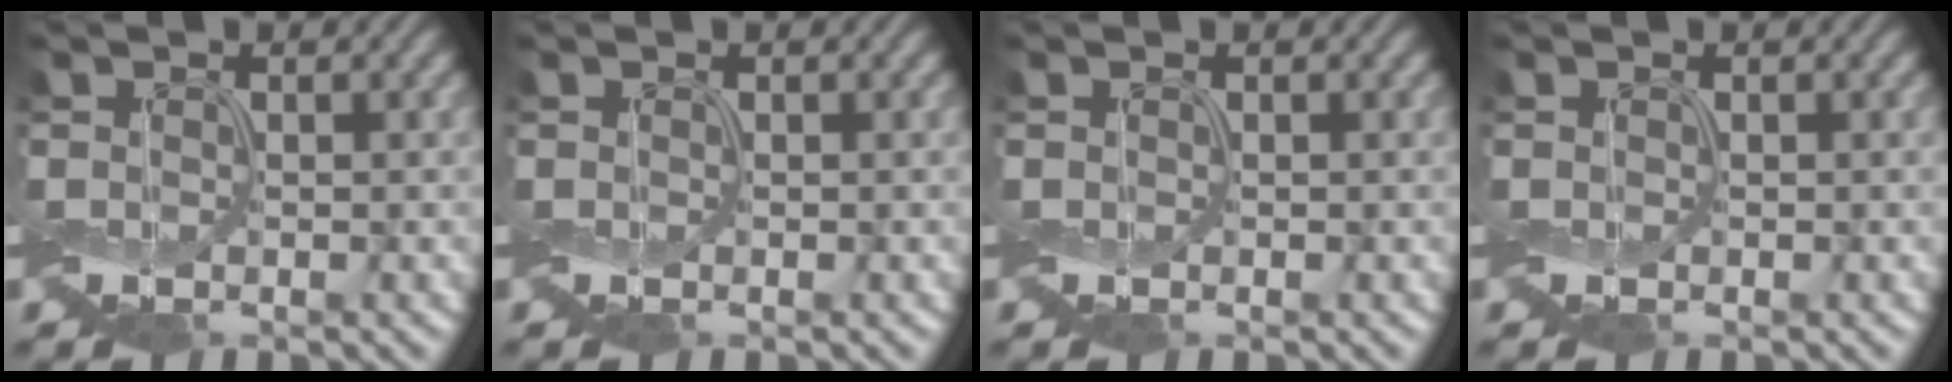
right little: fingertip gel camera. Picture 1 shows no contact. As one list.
[{"total": 0.0}, {"total": 0.0}, {"total": 0.0}]